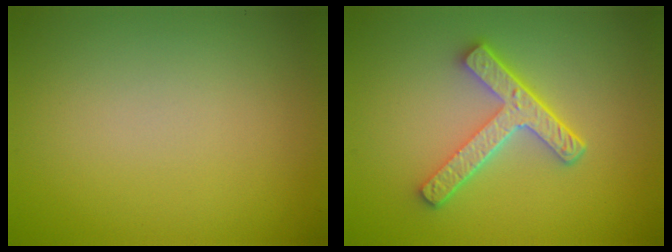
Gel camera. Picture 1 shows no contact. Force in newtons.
{"total": 5.0, "press": 3.7, "slide": 3.3}